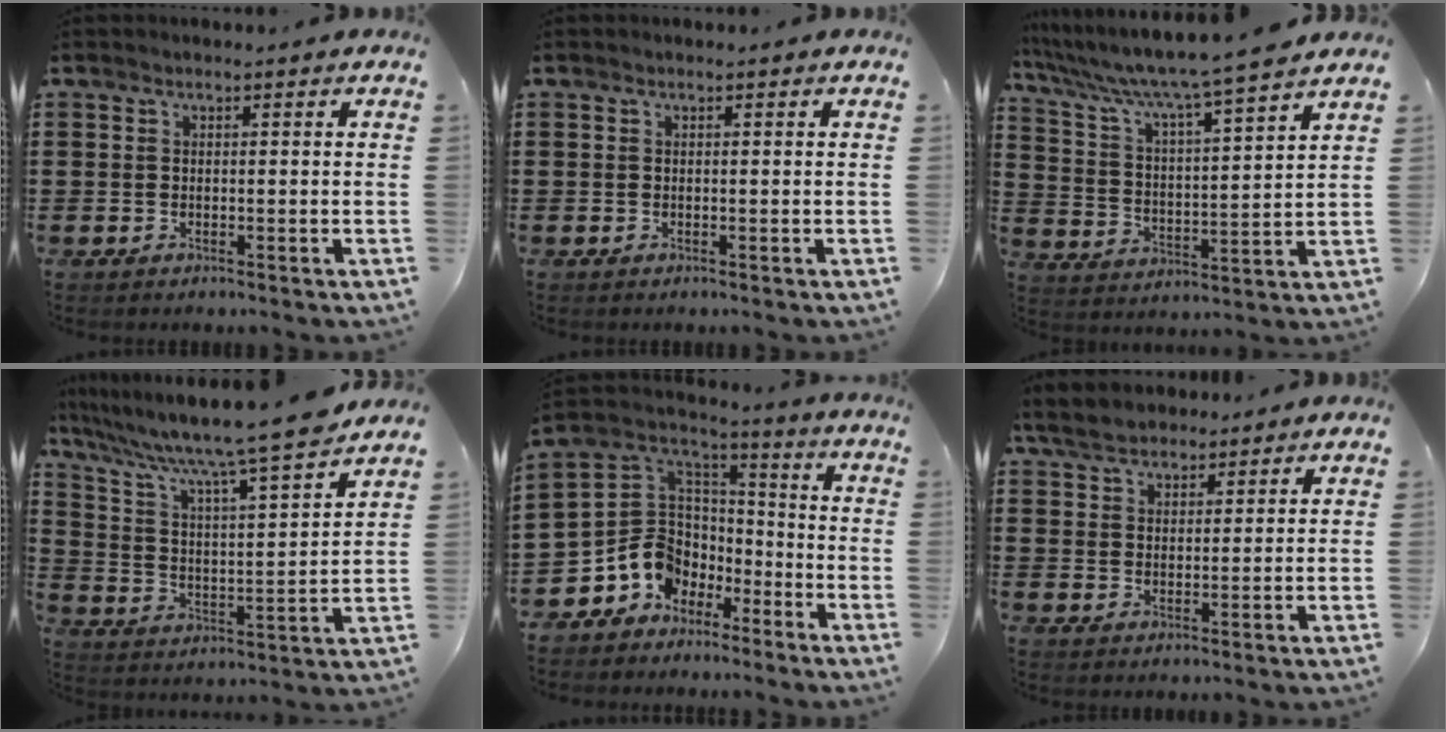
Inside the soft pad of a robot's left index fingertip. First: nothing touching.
{"total": 0.0}
{"total": 6.2, "force": [5.5, -0.6, 2.9], "torque": [-0.082, -0.047, 0.083]}
{"total": 9.2, "force": [7.8, -0.5, 4.8], "torque": [-0.126, -0.061, 0.123]}
{"total": 8.3, "force": [-3.7, 7.2, 1.8], "torque": [-0.078, -0.003, -0.072]}
{"total": 4.5, "force": [4.0, 1.7, 1.2], "torque": [-0.038, -0.001, 0.075]}